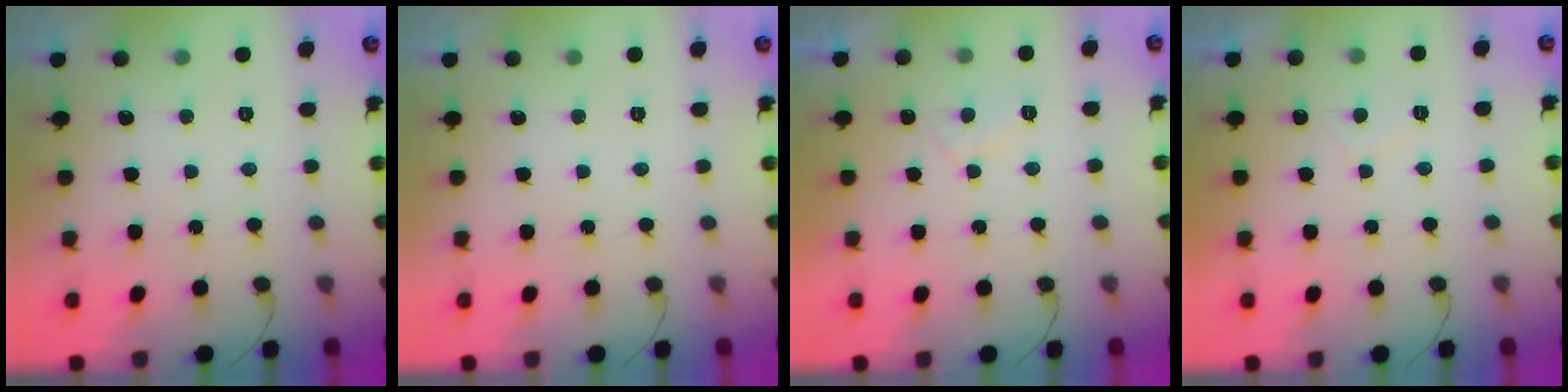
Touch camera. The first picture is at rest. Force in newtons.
{"total": 0.0}
{"total": 1.9, "press": 1.7, "slide": 0.8}
{"total": 1.3, "press": 1.1, "slide": 0.7}